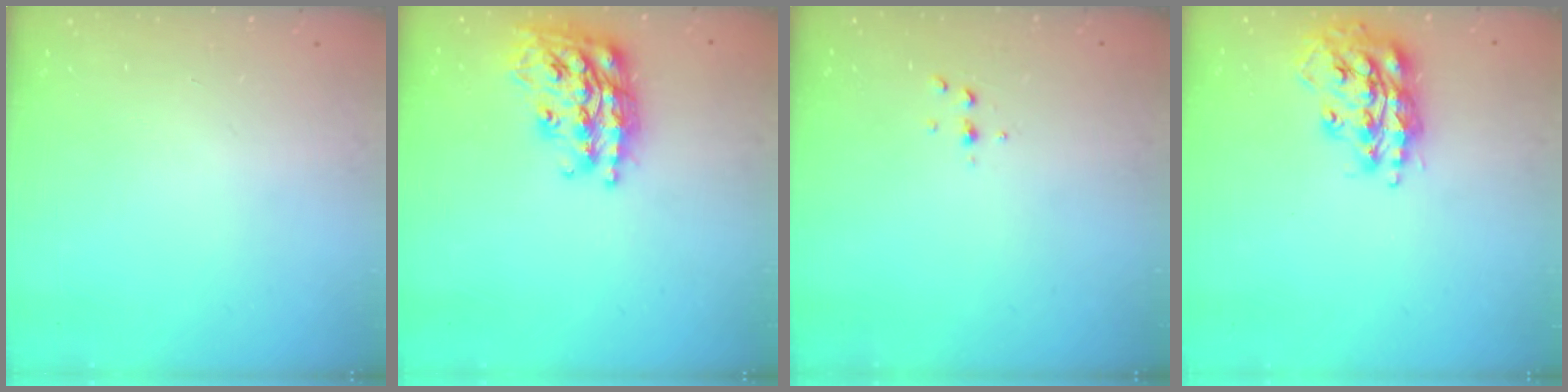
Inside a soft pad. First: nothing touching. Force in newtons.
{"total": 22.0, "press": 21.9, "slide": 1.4}
{"total": 2.6, "press": 2.6, "slide": 0.3}
{"total": 17.0, "press": 16.9, "slide": 1.4}